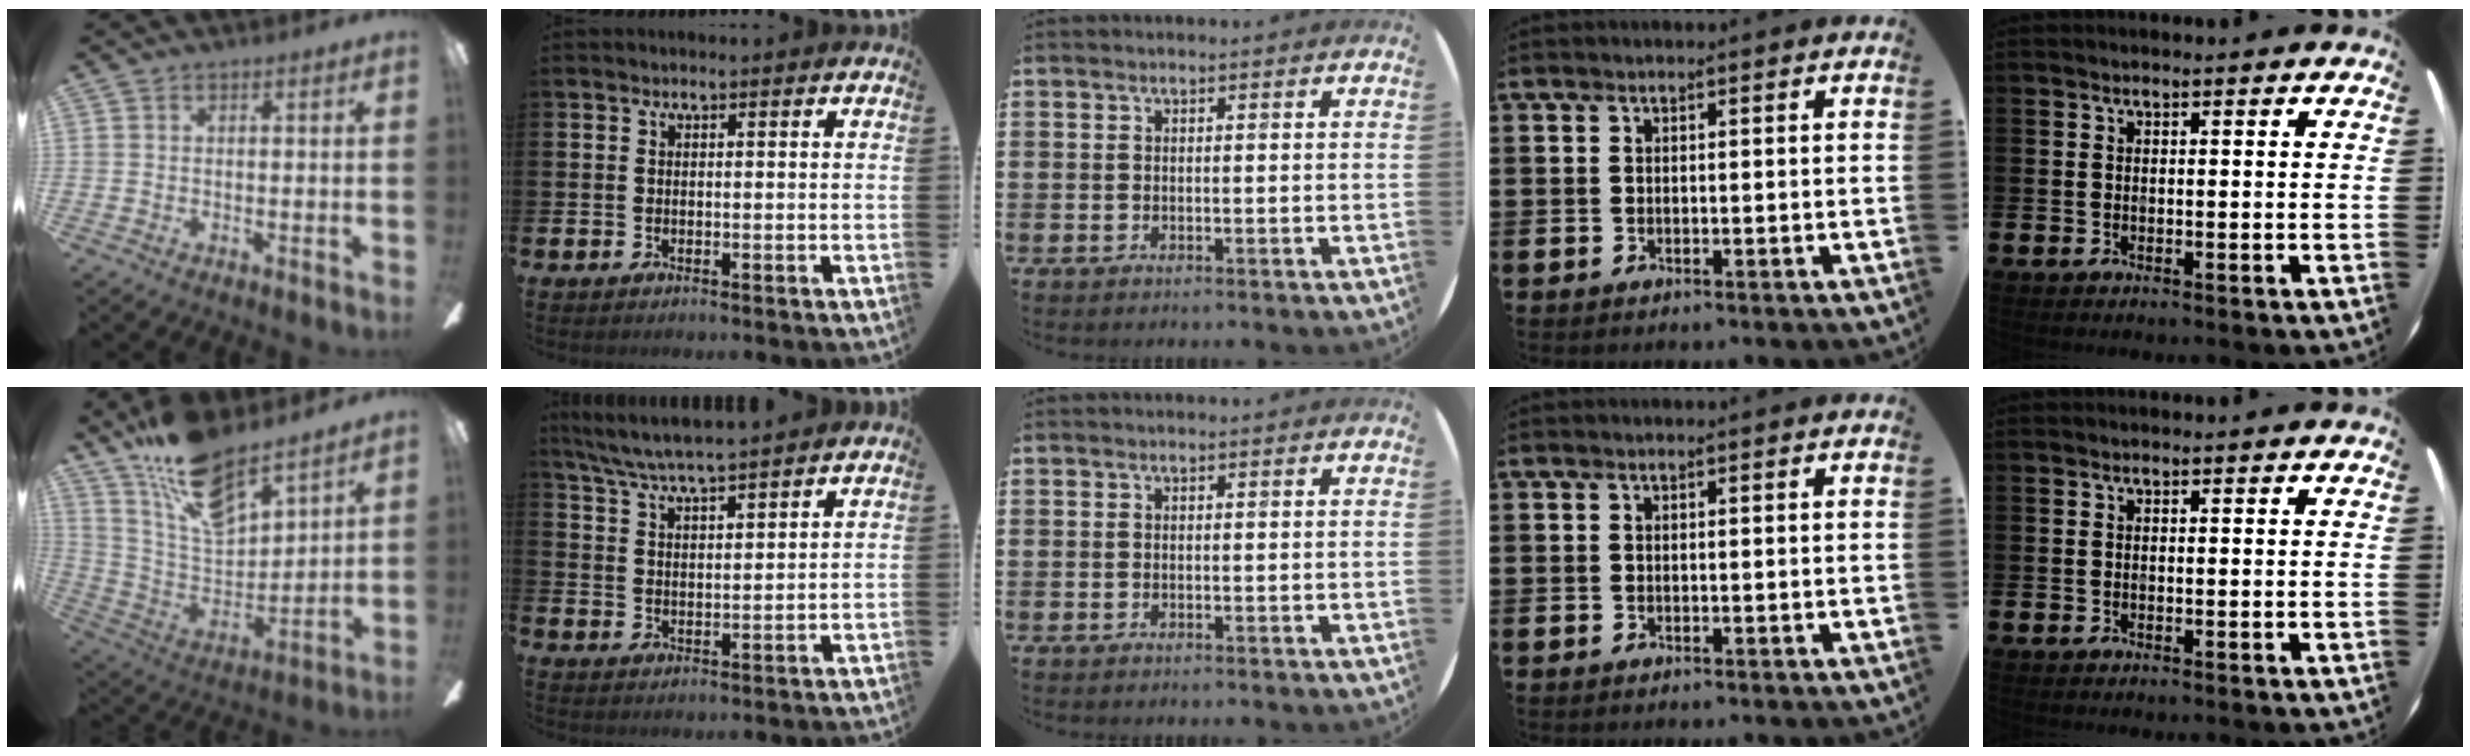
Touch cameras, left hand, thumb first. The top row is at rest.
{"thumb": {"total": 16.5, "force": [12.8, 6.1, 8.4], "torque": [-0.170, -0.079, 0.233]}, "index": {"total": 6.3, "force": [6.0, 0.0, 1.7], "torque": [-0.059, -0.029, 0.108]}}